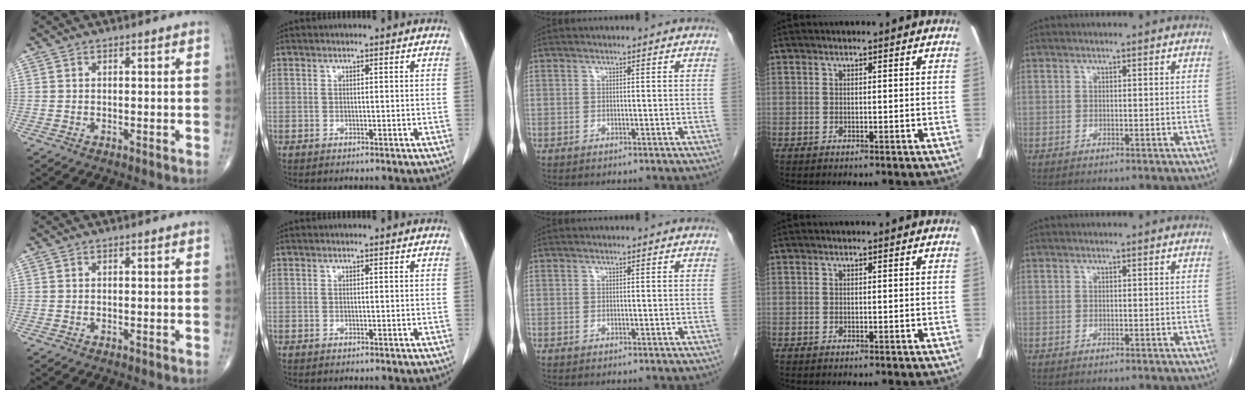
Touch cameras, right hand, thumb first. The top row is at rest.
{}